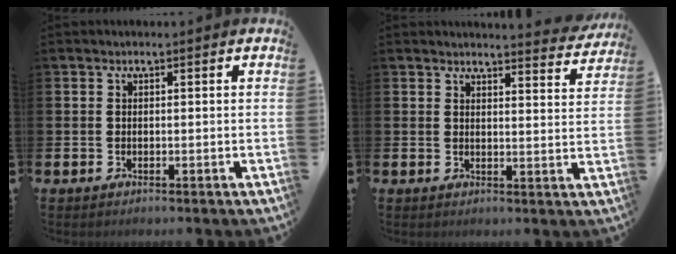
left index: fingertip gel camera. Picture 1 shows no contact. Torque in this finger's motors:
{"motor_torque": [0.79, -1.35, 0.13, 0.02]}